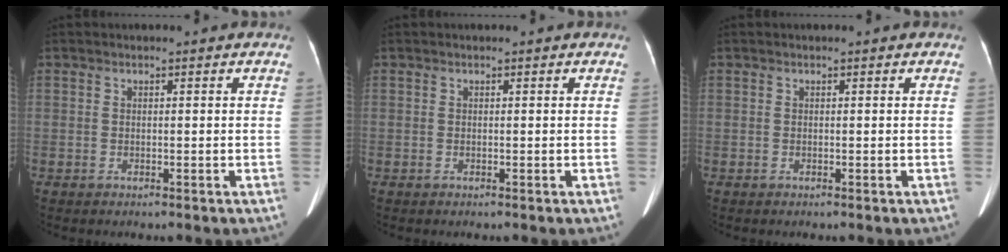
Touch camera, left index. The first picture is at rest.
{"total": 0.0}
{"total": 0.0}